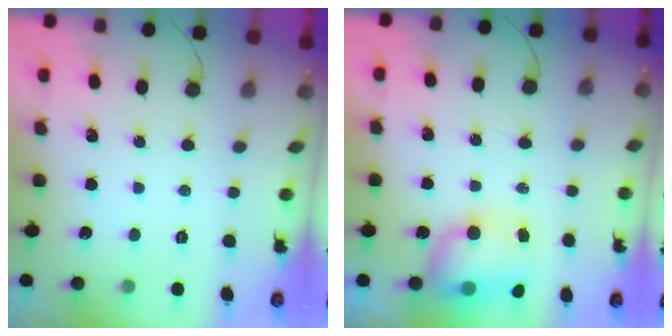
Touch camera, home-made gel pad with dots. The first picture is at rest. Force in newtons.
{"total": 7.6, "press": 7.5, "slide": 1.0}